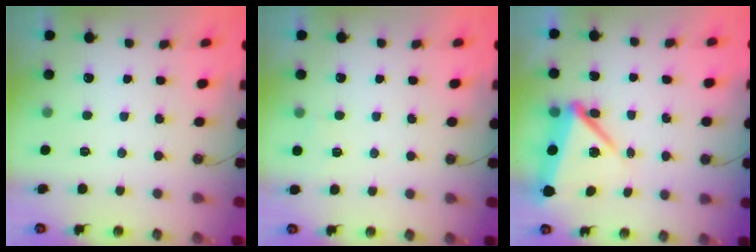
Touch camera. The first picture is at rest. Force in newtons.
{"total": 3.1, "press": 2.4, "slide": 2.0}
{"total": 9.4, "press": 9.3, "slide": 1.4}